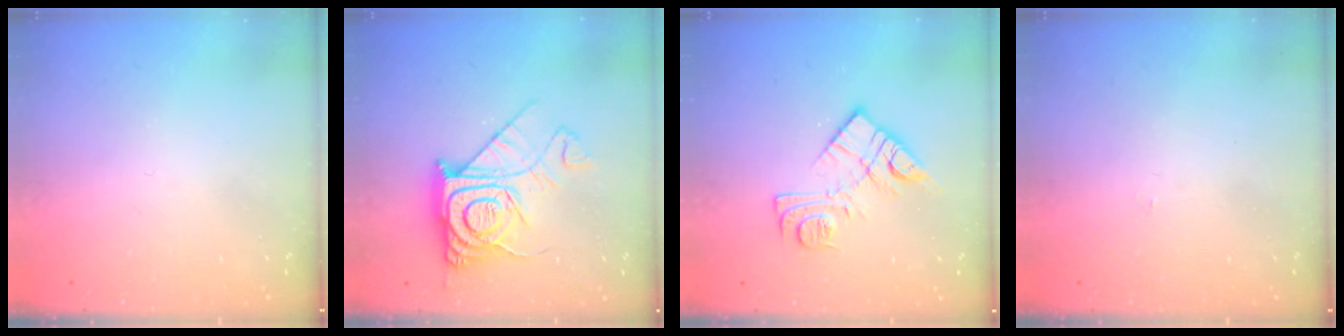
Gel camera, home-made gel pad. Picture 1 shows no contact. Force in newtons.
{"total": 15.1, "press": 15.0, "slide": 1.4}
{"total": 11.8, "press": 11.8, "slide": 0.7}
{"total": 2.2, "press": 2.2, "slide": 0.3}